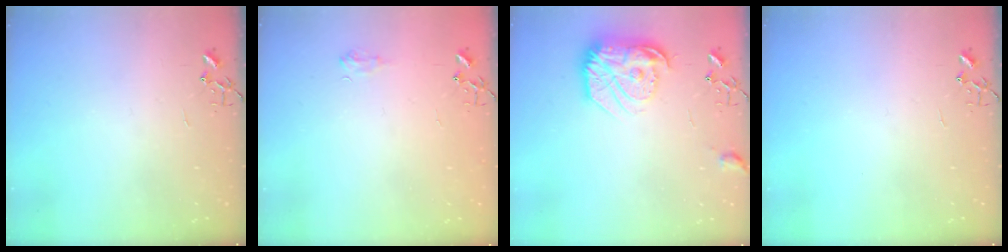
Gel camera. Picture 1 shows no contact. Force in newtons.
{"total": 6.0, "press": 5.9, "slide": 0.7}
{"total": 17.9, "press": 17.9, "slide": 1.2}
{"total": 0.0}